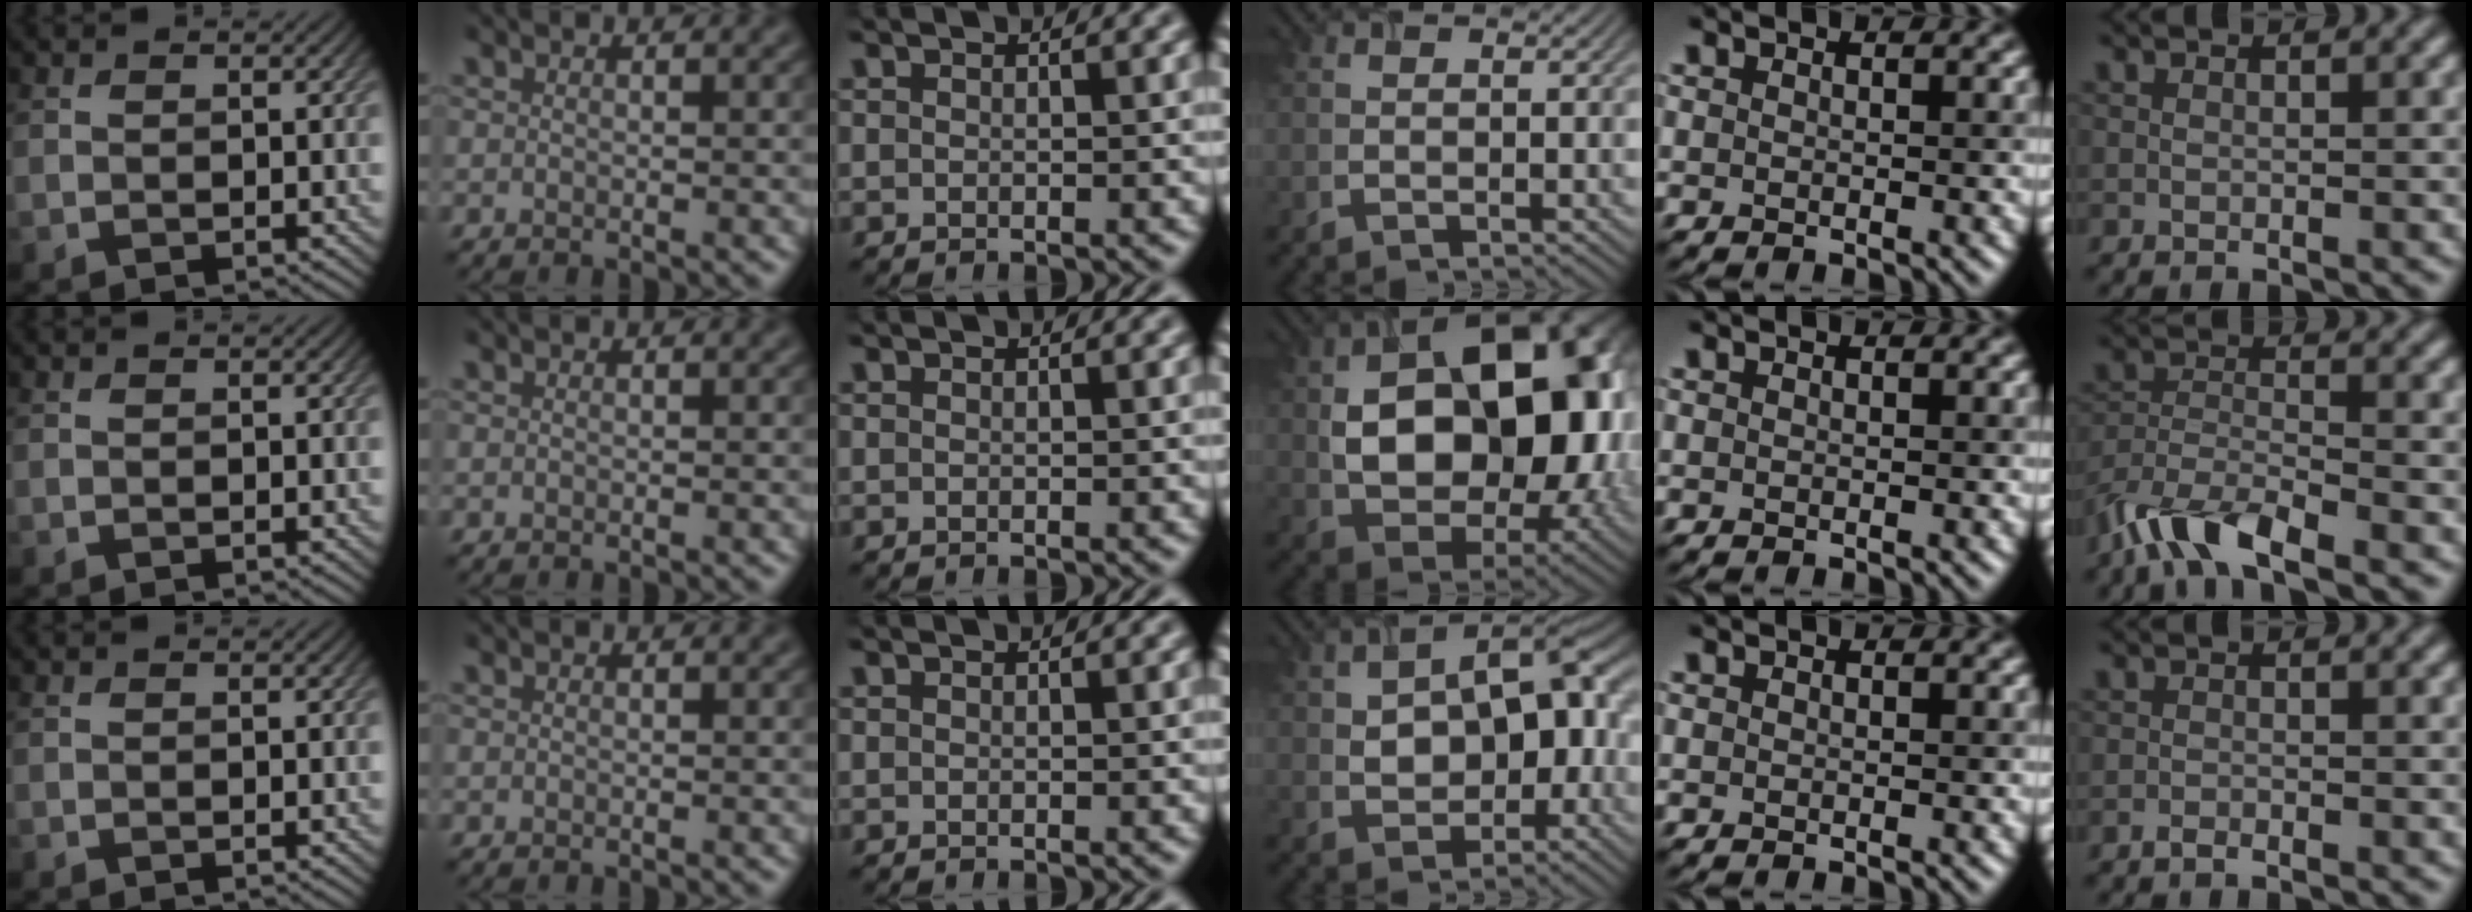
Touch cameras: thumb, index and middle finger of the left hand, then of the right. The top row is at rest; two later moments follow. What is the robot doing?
{"motion": "lift_and_place", "object": "timer"}